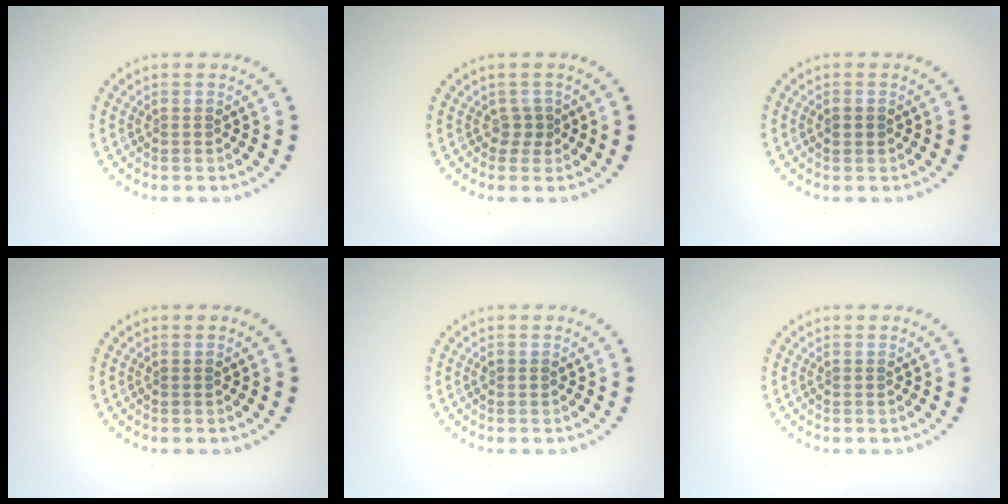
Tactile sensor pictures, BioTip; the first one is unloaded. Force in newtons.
{"total": 1.3, "press": 0.9, "slide": 0.9}
{"total": 1.1, "press": 1.1, "slide": 0.1}
{"total": 0.0}
{"total": 0.5, "press": 0.5, "slide": 0.1}
{"total": 0.0}